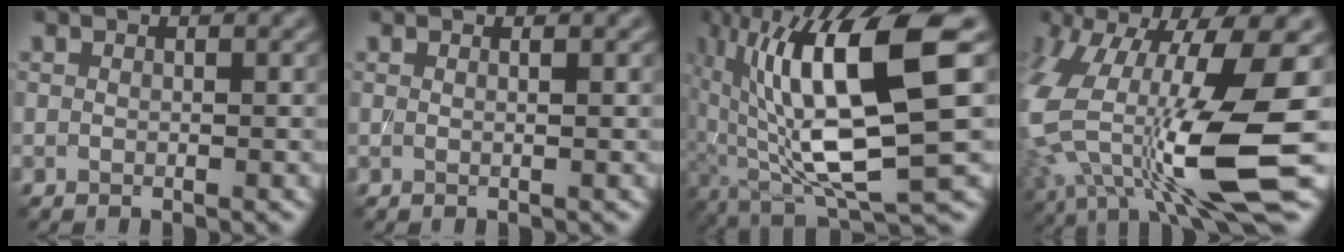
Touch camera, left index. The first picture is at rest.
{"total": 0.9, "force": [0.3, 0.3, 0.7], "torque": [-0.007, -0.001, -0.004]}
{"total": 14.0, "force": [2.3, 3.6, 13.3], "torque": [-0.241, -0.006, 0.051]}
{"total": 14.1, "force": [-0.1, 4.9, 13.2], "torque": [-0.274, -0.026, 0.007]}